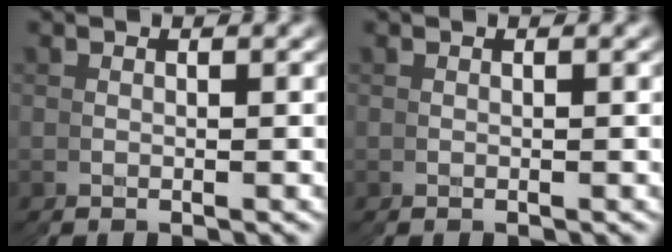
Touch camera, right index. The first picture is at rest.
{"total": 0.0}